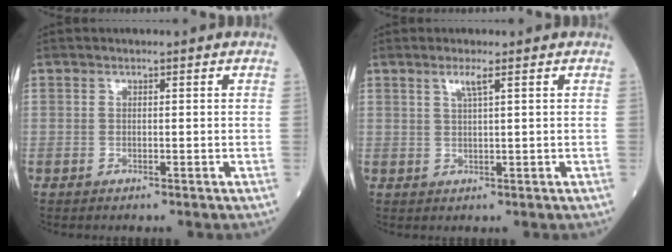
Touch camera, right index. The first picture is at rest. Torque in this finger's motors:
{"motor_torque": [0.19, 0.31, 0.10, 0.04]}